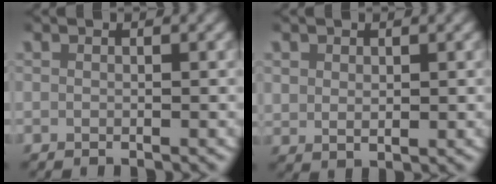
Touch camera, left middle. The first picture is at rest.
{"total": 1.6, "force": [0.8, 1.1, 0.9], "torque": [-0.015, -0.005, 0.025]}